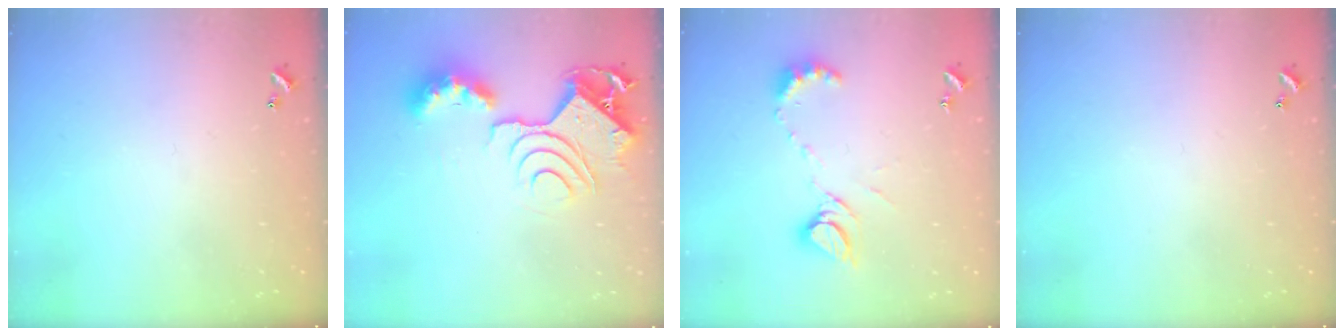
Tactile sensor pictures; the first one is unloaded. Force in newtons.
{"total": 14.2, "press": 14.2, "slide": 1.6}
{"total": 9.3, "press": 9.3, "slide": 0.9}
{"total": 0.0}